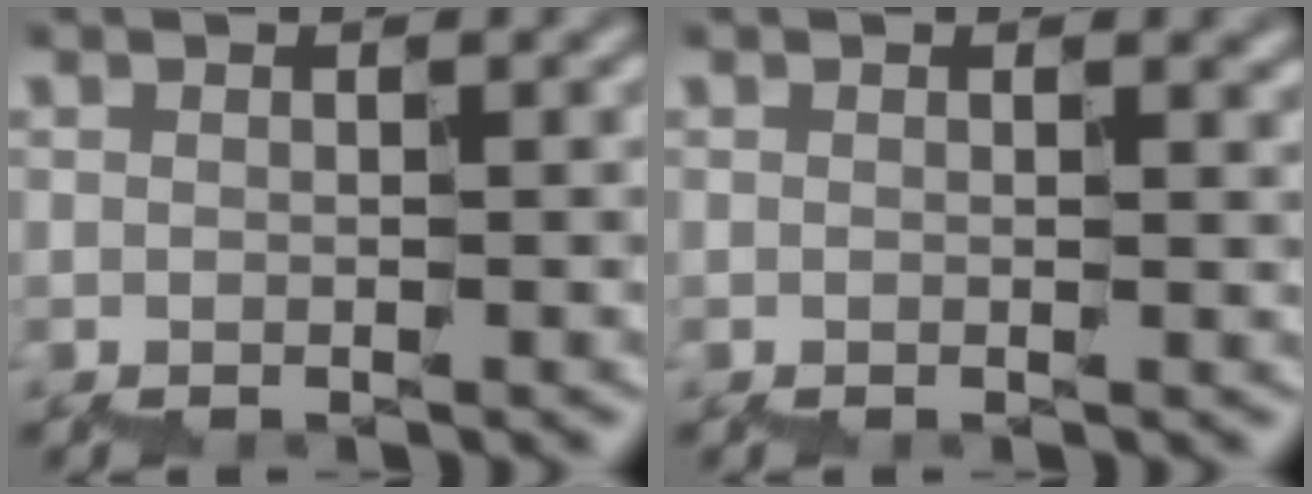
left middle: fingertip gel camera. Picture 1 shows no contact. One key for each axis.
{"total": 1.0, "fx": 0.5, "fy": 0.5, "fz": 0.8, "tx": -0.002, "ty": 0.007, "tz": 0.006}